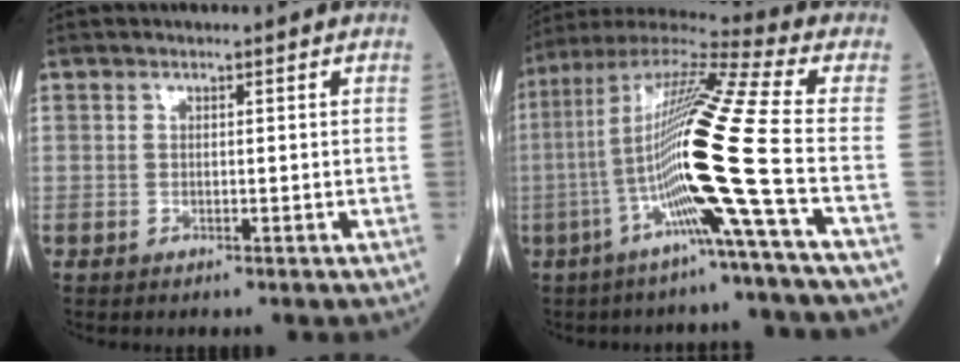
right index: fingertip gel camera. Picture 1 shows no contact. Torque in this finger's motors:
{"motor_torque": [1.94, -0.20, 1.05, 0.21]}